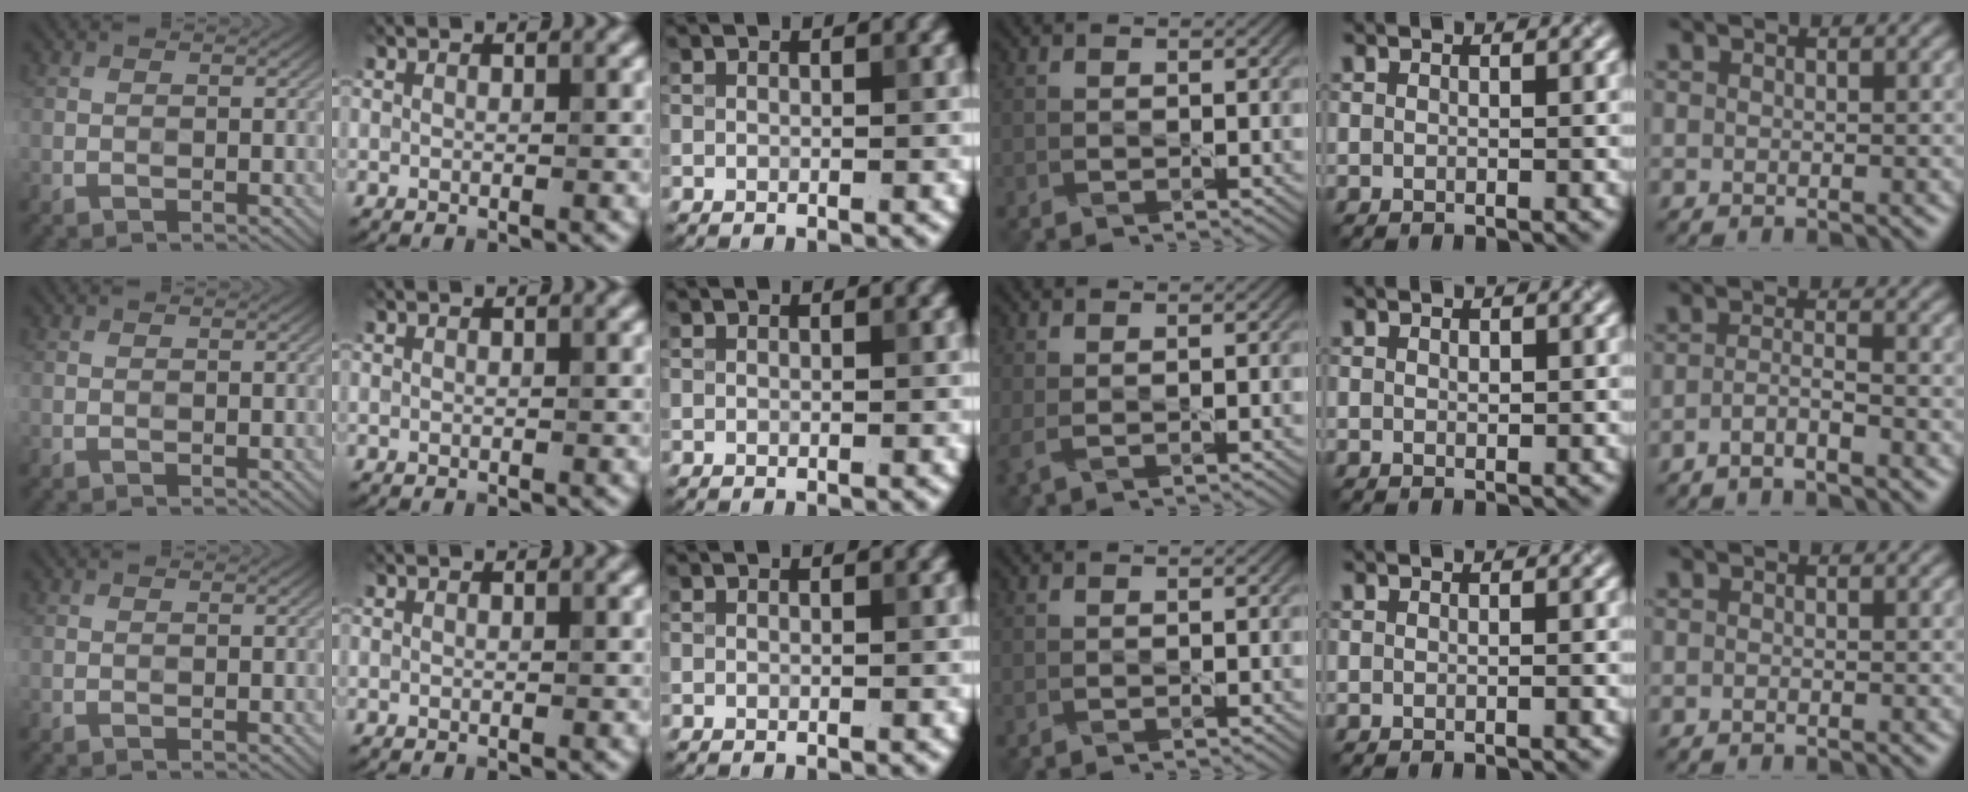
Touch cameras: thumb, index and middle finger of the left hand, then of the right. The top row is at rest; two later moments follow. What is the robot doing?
{"motion": "squeeze", "object": "sponge"}